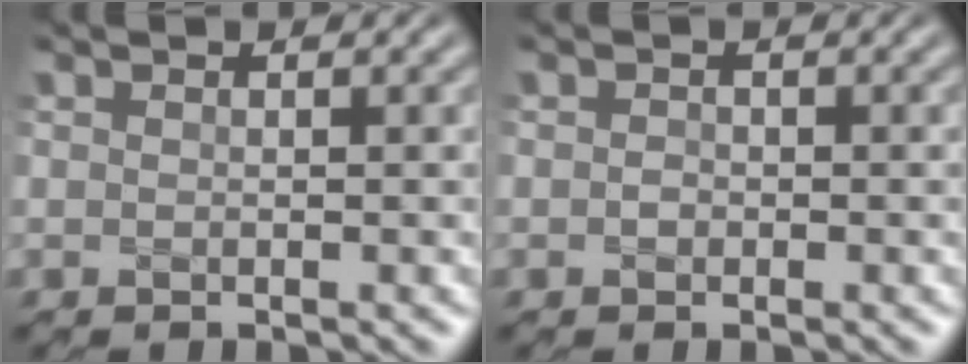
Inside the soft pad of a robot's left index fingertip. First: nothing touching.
{"total": 0.6, "force": [-0.2, 0.5, 0.2], "torque": [-0.002, 0.001, -0.006]}